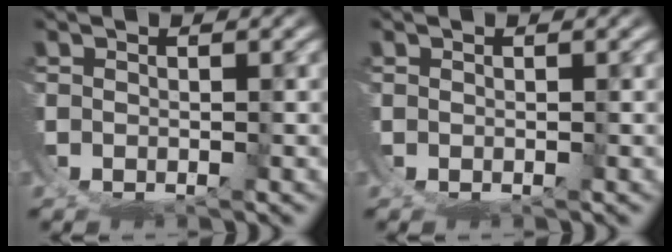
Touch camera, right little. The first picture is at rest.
{"total": 0.0}